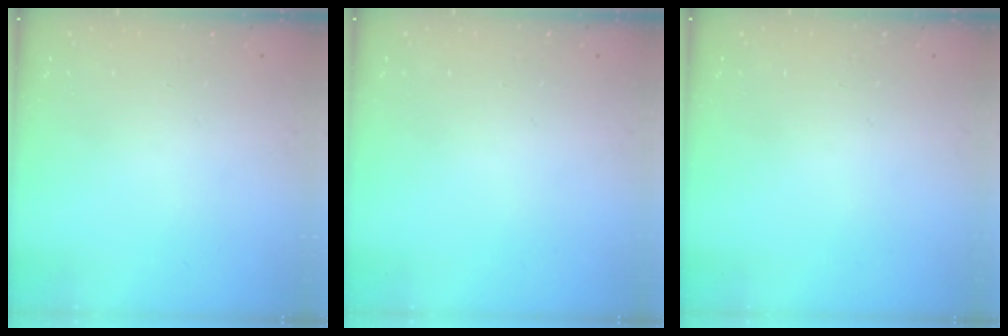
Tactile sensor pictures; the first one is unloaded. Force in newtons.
{"total": 0.0}
{"total": 0.0}